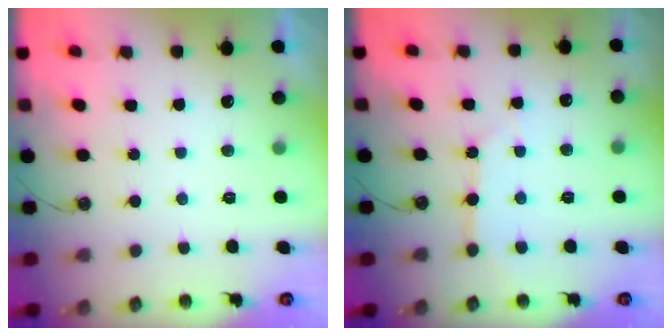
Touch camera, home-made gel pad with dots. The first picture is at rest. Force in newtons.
{"total": 4.7, "press": 4.7, "slide": 0.4}